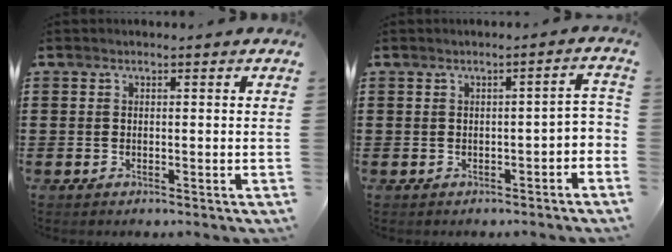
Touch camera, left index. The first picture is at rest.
{"total": 2.1, "force": [-1.3, 0.2, 1.6], "torque": [-0.027, -0.001, -0.028]}